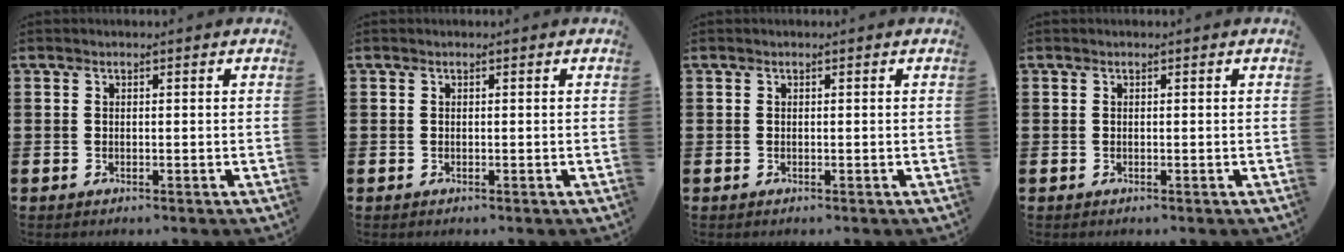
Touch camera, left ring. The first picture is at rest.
{"total": 0.0}
{"total": 0.0}
{"total": 0.0}